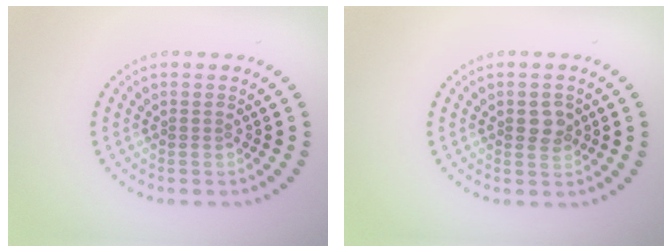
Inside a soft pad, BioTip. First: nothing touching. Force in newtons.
{"total": 1.8, "press": 1.8, "slide": 0.3}